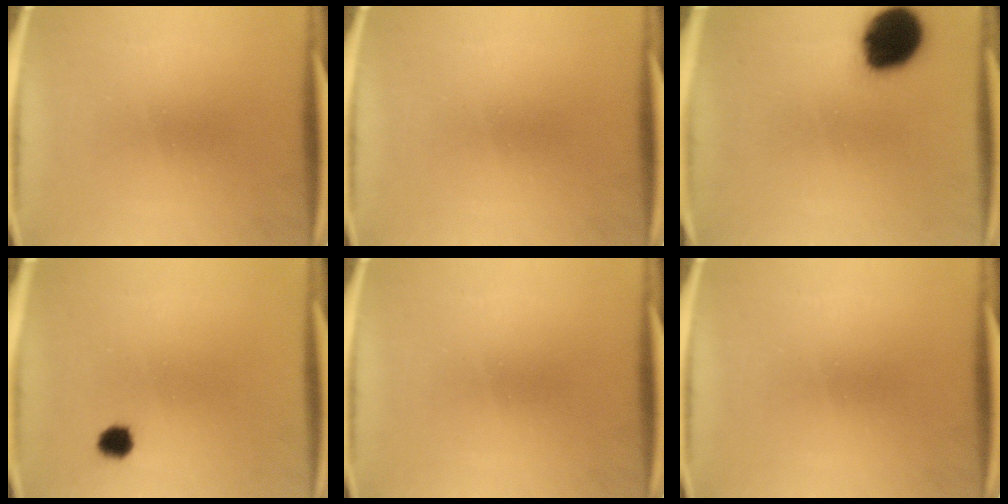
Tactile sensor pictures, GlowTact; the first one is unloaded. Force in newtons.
{"total": 0.0}
{"total": 15.9}
{"total": 2.7}
{"total": 0.0}
{"total": 0.0}